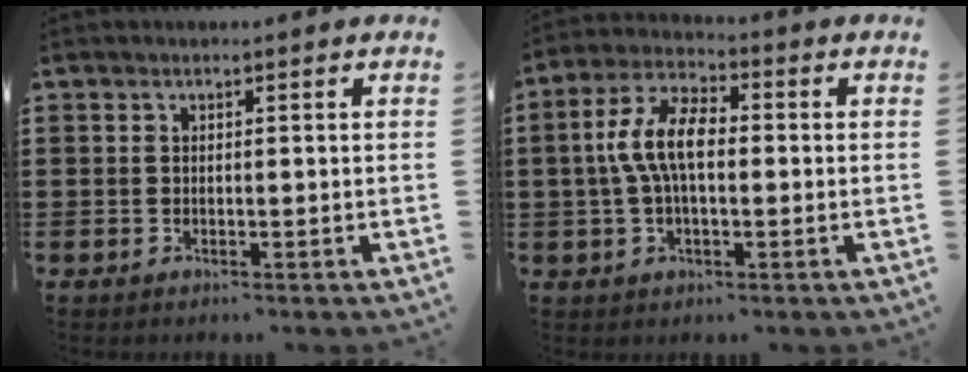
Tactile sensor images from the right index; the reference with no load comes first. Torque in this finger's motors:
{"motor_torque": [1.44, -0.71, 0.49, 0.21]}